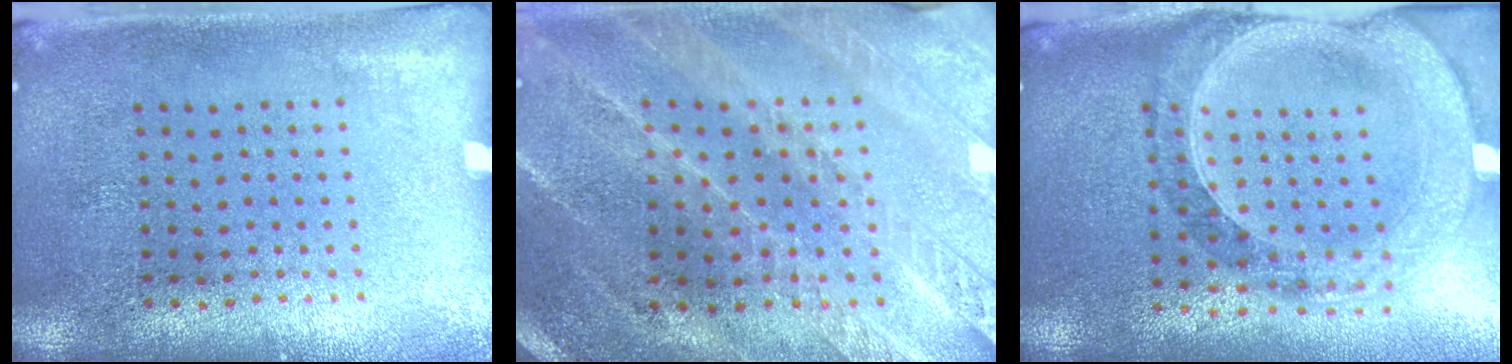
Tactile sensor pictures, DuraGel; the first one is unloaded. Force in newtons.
{"total": 2.4, "press": 2.4, "slide": 0.4}
{"total": 1.4, "press": 1.4, "slide": 0.3}